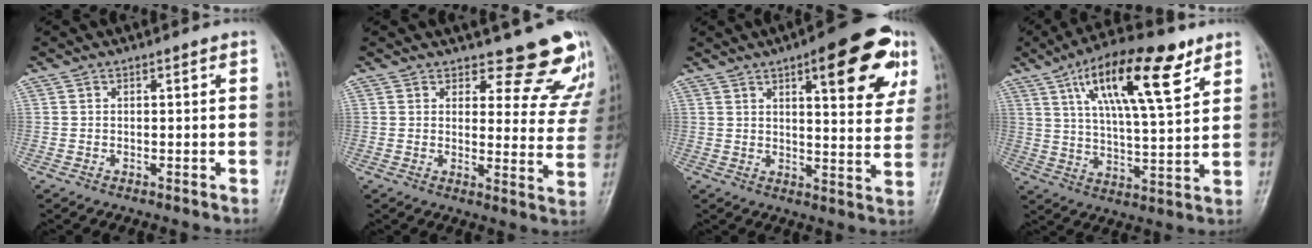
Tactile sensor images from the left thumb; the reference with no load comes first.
{"total": 11.8, "force": [10.7, 4.2, 2.8], "torque": [0.014, -0.092, 0.107]}
{"total": 16.5, "force": [7.6, 5.2, 13.6], "torque": [-0.137, -0.018, 0.095]}
{"total": 18.5, "force": [9.4, 5.8, 14.9], "torque": [-0.222, -0.024, 0.157]}